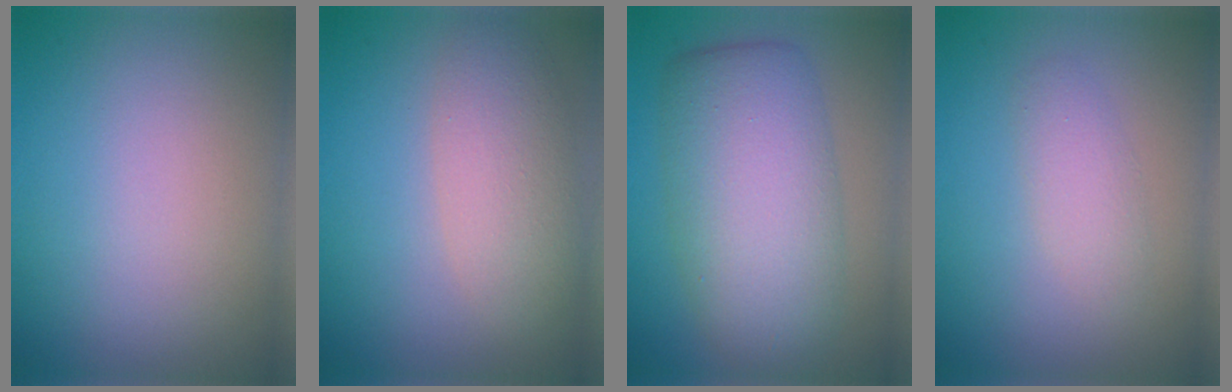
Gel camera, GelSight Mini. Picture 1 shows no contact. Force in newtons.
{"total": 4.6, "press": 4.6, "slide": 0.2}
{"total": 9.0, "press": 9.0, "slide": 0.2}
{"total": 1.9, "press": 1.9, "slide": 0.0}